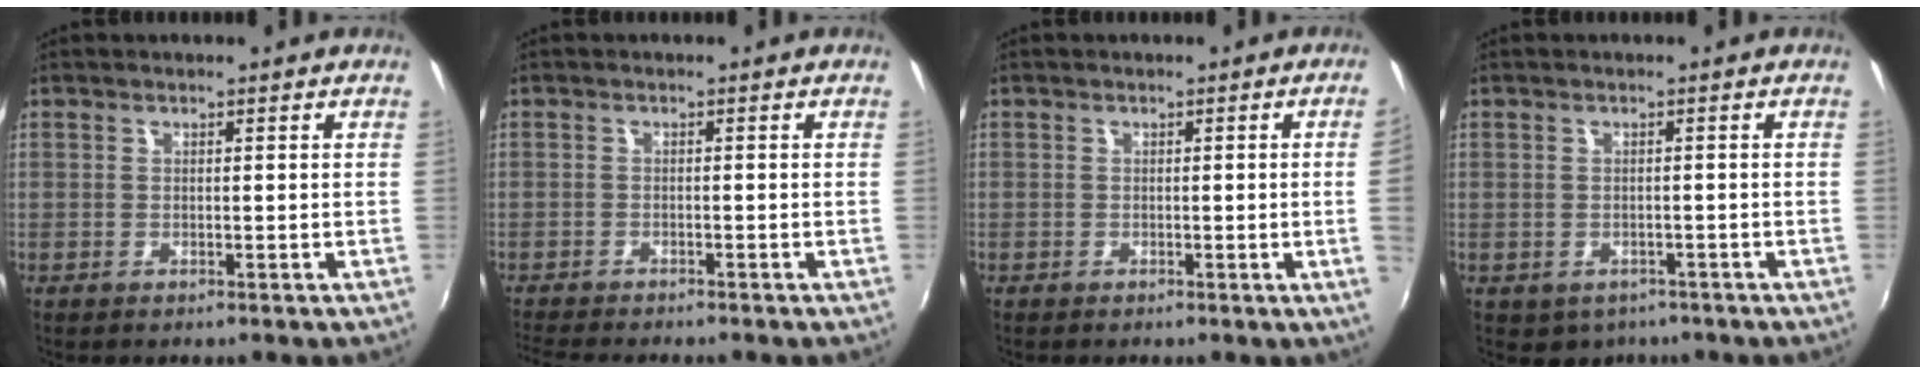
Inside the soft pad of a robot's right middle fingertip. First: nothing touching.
{"total": 5.4, "force": [-5.0, 0.3, 2.0], "torque": [-0.054, -0.021, -0.087]}
{"total": 2.5, "force": [-0.1, -1.4, 2.1], "torque": [-0.030, -0.011, 0.002]}
{"total": 3.5, "force": [-2.1, 2.7, 0.9], "torque": [-0.026, -0.009, -0.023]}